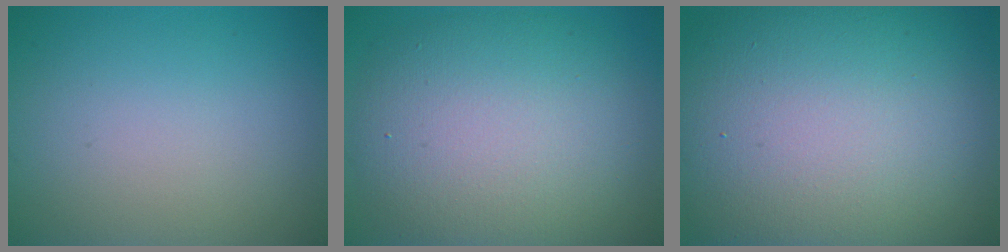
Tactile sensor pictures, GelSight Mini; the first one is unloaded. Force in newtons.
{"total": 10.6, "press": 10.6, "slide": 0.8}
{"total": 17.8, "press": 17.8, "slide": 1.3}